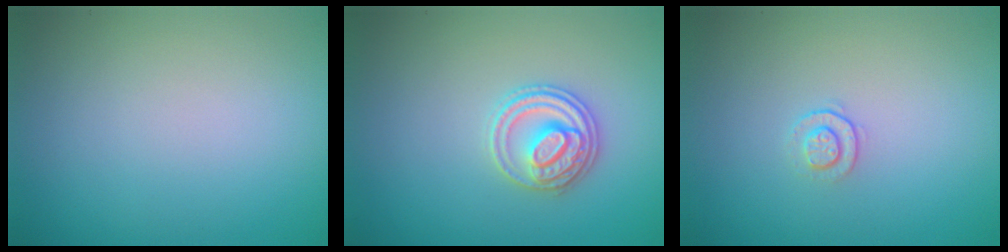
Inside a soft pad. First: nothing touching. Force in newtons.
{"total": 2.9, "press": 2.9, "slide": 0.1}
{"total": 1.1, "press": 0.7, "slide": 0.9}